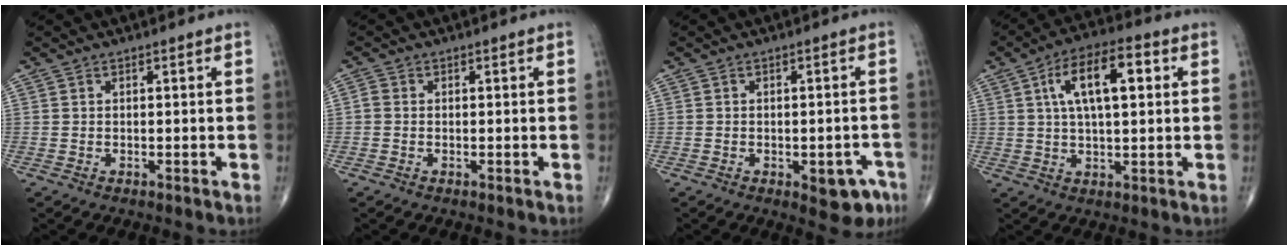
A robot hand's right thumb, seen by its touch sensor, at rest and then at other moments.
{"total": 1.1, "force": [-0.2, 0.9, 0.6], "torque": [-0.011, 0.000, -0.007]}
{"total": 6.2, "force": [-2.8, 3.1, 4.6], "torque": [-0.033, 0.016, -0.027]}
{"total": 12.4, "force": [3.3, 5.1, 10.9], "torque": [-0.179, 0.014, 0.051]}